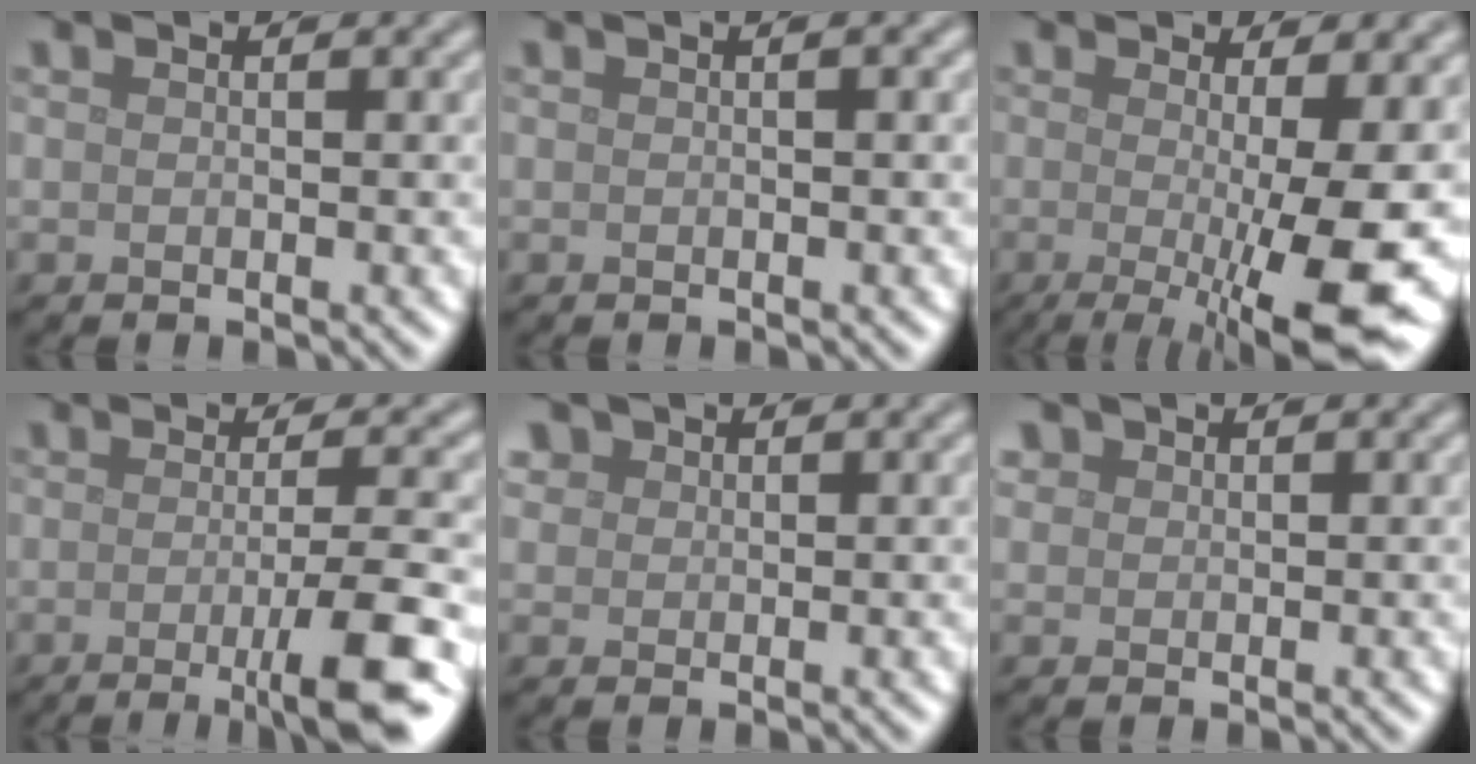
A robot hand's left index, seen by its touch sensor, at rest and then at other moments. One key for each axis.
{"total": 1.1, "fx": 0.3, "fy": 0.2, "fz": 1.0, "tx": -0.017, "ty": 0.006, "tz": 0.002}
{"total": 11.7, "fx": -1.9, "fy": 2.7, "fz": 11.2, "tx": -0.143, "ty": -0.015, "tz": -0.024}
{"total": 6.5, "fx": -1.8, "fy": 1.2, "fz": 6.2, "tx": -0.086, "ty": -0.007, "tz": -0.036}
{"total": 1.7, "fx": 1.0, "fy": 1.3, "fz": 0.4, "tx": -0.010, "ty": -0.002, "tz": 0.017}
{"total": 1.2, "fx": 0.7, "fy": 1.0, "fz": 0.2, "tx": -0.001, "ty": 0.001, "tz": 0.009}